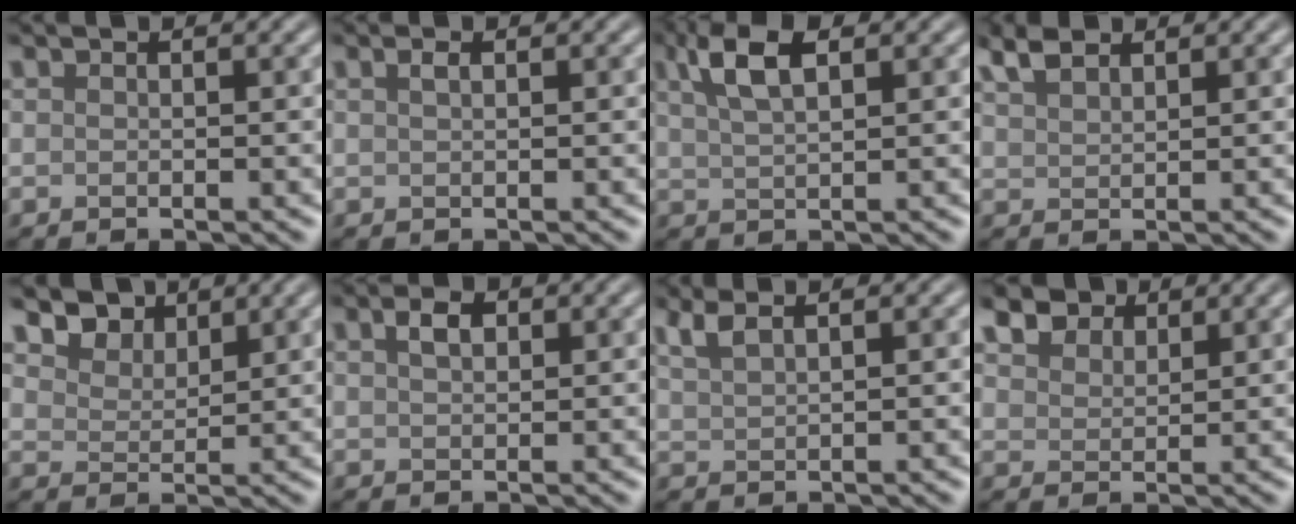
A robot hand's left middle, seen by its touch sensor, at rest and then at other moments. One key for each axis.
{"total": 0.7, "fx": 0.3, "fy": 0.2, "fz": 0.6, "tx": -0.014, "ty": 0.000, "tz": 0.005}
{"total": 4.3, "fx": 2.1, "fy": 1.7, "fz": 3.3, "tx": -0.070, "ty": 0.008, "tz": 0.037}
{"total": 2.7, "fx": 2.1, "fy": 1.1, "fz": 1.4, "tx": -0.034, "ty": 0.010, "tz": 0.044}
{"total": 3.3, "fx": 2.7, "fy": 1.8, "fz": 0.9, "tx": -0.036, "ty": -0.007, "tz": 0.055}
{"total": 1.7, "fx": 0.7, "fy": 1.0, "fz": 1.2, "tx": -0.026, "ty": 0.004, "tz": 0.013}
{"total": 2.0, "fx": 1.5, "fy": 0.5, "fz": 1.2, "tx": -0.029, "ty": 0.004, "tz": 0.034}
{"total": 5.1, "fx": 3.9, "fy": 2.6, "fz": 2.0, "tx": -0.057, "ty": 0.004, "tz": 0.066}